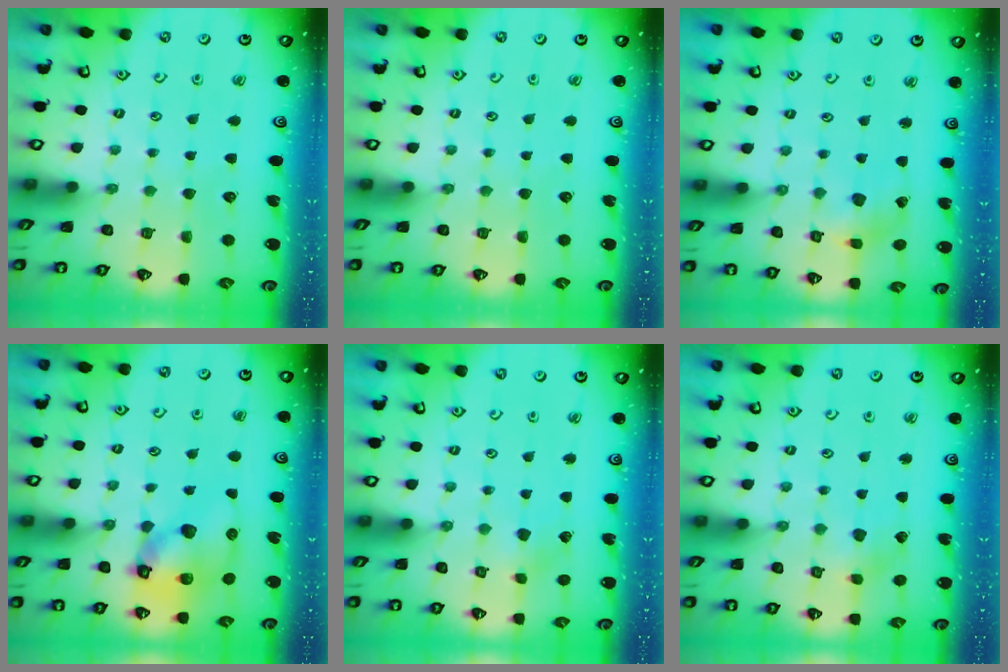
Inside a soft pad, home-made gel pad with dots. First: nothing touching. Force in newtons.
{"total": 0.0}
{"total": 3.8, "press": 3.7, "slide": 0.4}
{"total": 12.5, "press": 12.3, "slide": 1.7}
{"total": 2.2, "press": 2.2, "slide": 0.1}
{"total": 2.3, "press": 2.2, "slide": 0.3}